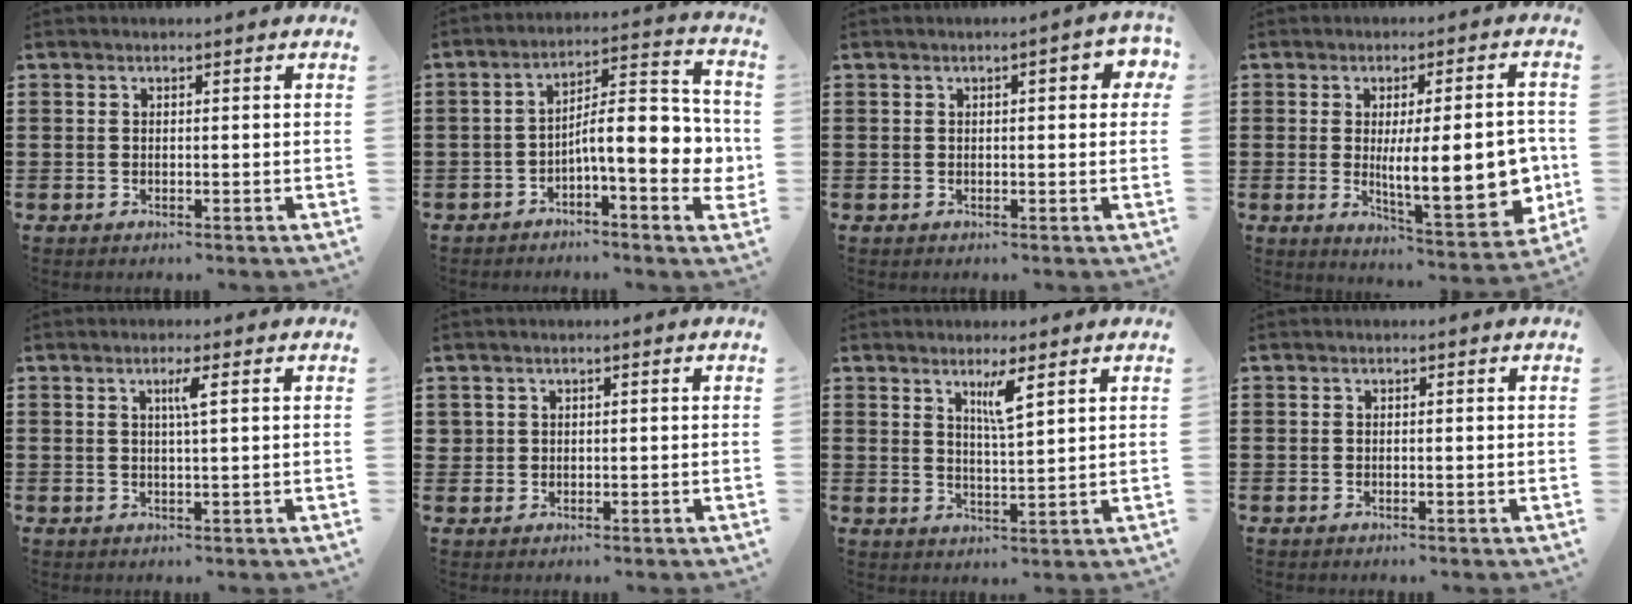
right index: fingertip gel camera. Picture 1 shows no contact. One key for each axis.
{"total": 9.8, "fx": -2.1, "fy": 2.8, "fz": 9.1, "tx": -0.133, "ty": -0.017, "tz": -0.042}
{"total": 2.8, "fx": 0.5, "fy": 0.7, "fz": 2.6, "tx": -0.035, "ty": 0.001, "tz": 0.001}
{"total": 13.2, "fx": -1.3, "fy": 3.6, "fz": 12.7, "tx": -0.191, "ty": -0.016, "tz": -0.021}
{"total": 2.2, "fx": 0.7, "fy": -0.3, "fz": 2.0, "tx": -0.040, "ty": -0.003, "tz": 0.009}
{"total": 1.2, "fx": 0.5, "fy": 1.1, "fz": 0.1, "tx": -0.006, "ty": 0.003, "tz": 0.010}
{"total": 4.0, "fx": 2.5, "fy": 0.3, "fz": 3.1, "tx": -0.051, "ty": -0.005, "tz": 0.037}
{"total": 0.0}